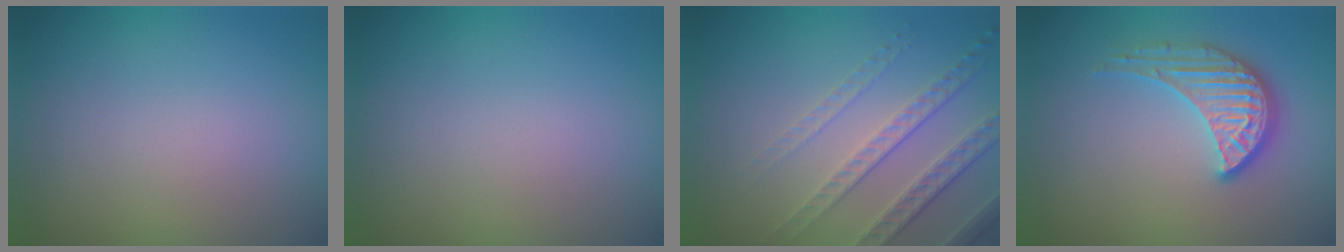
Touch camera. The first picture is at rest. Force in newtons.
{"total": 0.0}
{"total": 4.8, "press": 3.4, "slide": 3.4}
{"total": 3.8, "press": 3.2, "slide": 2.1}